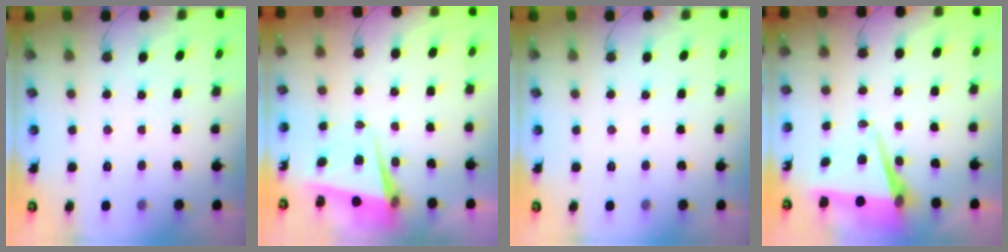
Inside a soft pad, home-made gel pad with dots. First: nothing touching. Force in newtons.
{"total": 5.3, "press": 5.1, "slide": 1.4}
{"total": 0.0}
{"total": 7.6, "press": 6.3, "slide": 4.3}